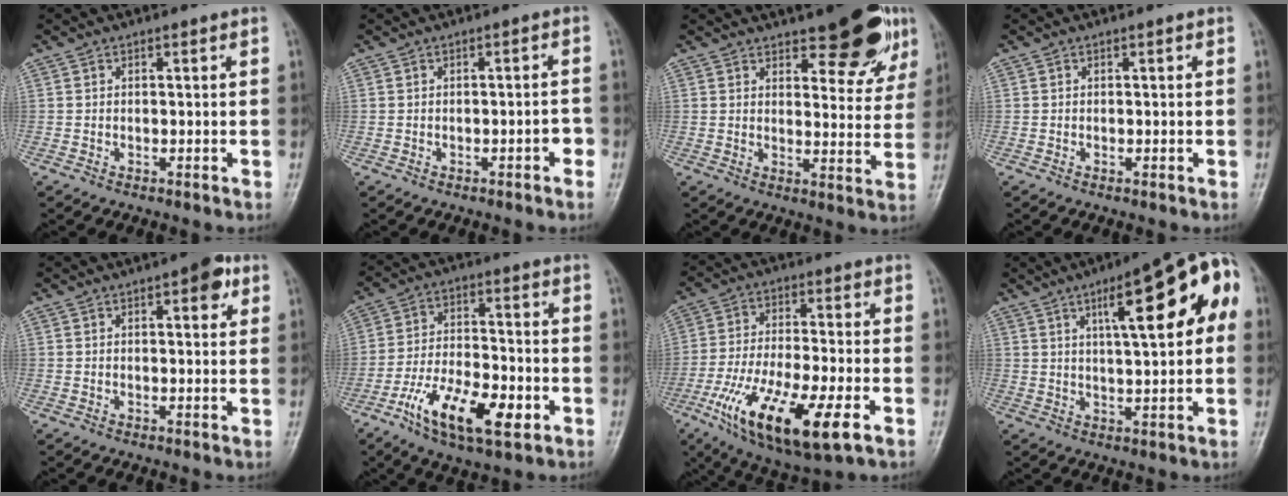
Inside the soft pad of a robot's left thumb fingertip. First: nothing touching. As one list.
[{"total": 2.4, "force": [-1.0, 0.8, 2.0], "torque": [-0.023, 0.007, -0.014]}, {"total": 13.2, "force": [8.3, 5.1, 8.9], "torque": [-0.070, -0.039, 0.108]}, {"total": 0.0}, {"total": 4.9, "force": [2.3, 2.0, 3.9], "torque": [-0.036, -0.003, 0.022]}, {"total": 14.5, "force": [-6.2, 6.1, 11.6], "torque": [-0.198, 0.020, -0.107]}, {"total": 19.0, "force": [-7.7, 5.7, 16.4], "torque": [-0.326, -0.003, -0.129]}, {"total": 18.1, "force": [5.4, 5.1, 16.5], "torque": [-0.198, 0.016, 0.066]}]